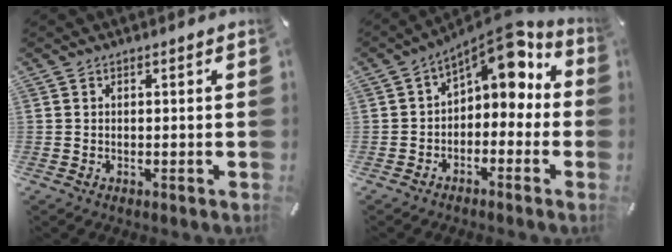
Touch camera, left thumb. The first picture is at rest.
{"total": 8.4, "force": [4.7, 4.7, 5.2], "torque": [-0.068, -0.045, 0.078]}